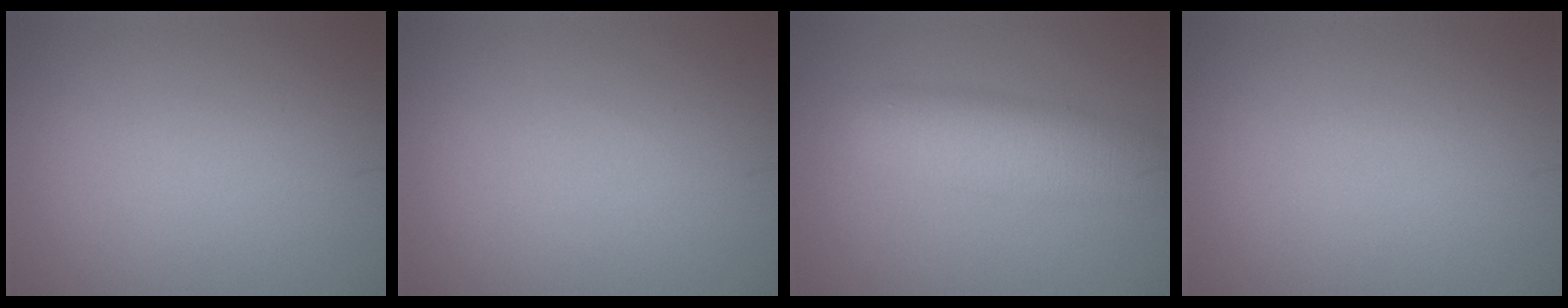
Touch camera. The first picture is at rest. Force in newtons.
{"total": 0.0}
{"total": 5.4, "press": 5.4, "slide": 0.3}
{"total": 0.0}